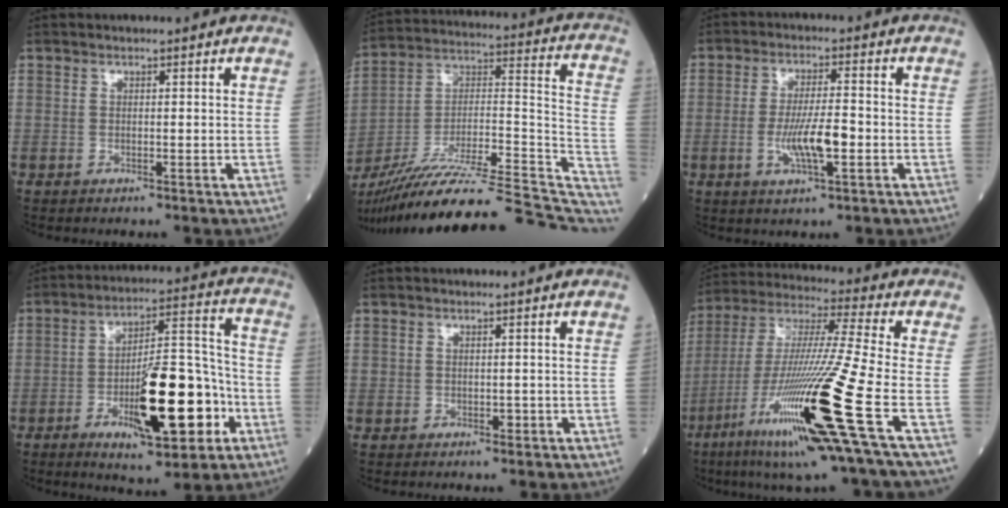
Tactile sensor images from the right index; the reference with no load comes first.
{"total": 33.0, "force": [-27.8, 3.9, 17.5], "torque": [-0.236, -0.012, -0.409]}
{"total": 7.0, "force": [-1.7, 1.0, 6.7], "torque": [-0.131, -0.005, -0.028]}
{"total": 16.5, "force": [-5.6, 4.3, 14.9], "torque": [-0.243, 0.008, -0.078]}
{"total": 0.7, "force": [0.0, 0.6, 0.4], "torque": [-0.008, 0.003, 0.003]}
{"total": 23.2, "force": [-9.3, -1.1, 21.2], "torque": [-0.421, -0.049, -0.176]}